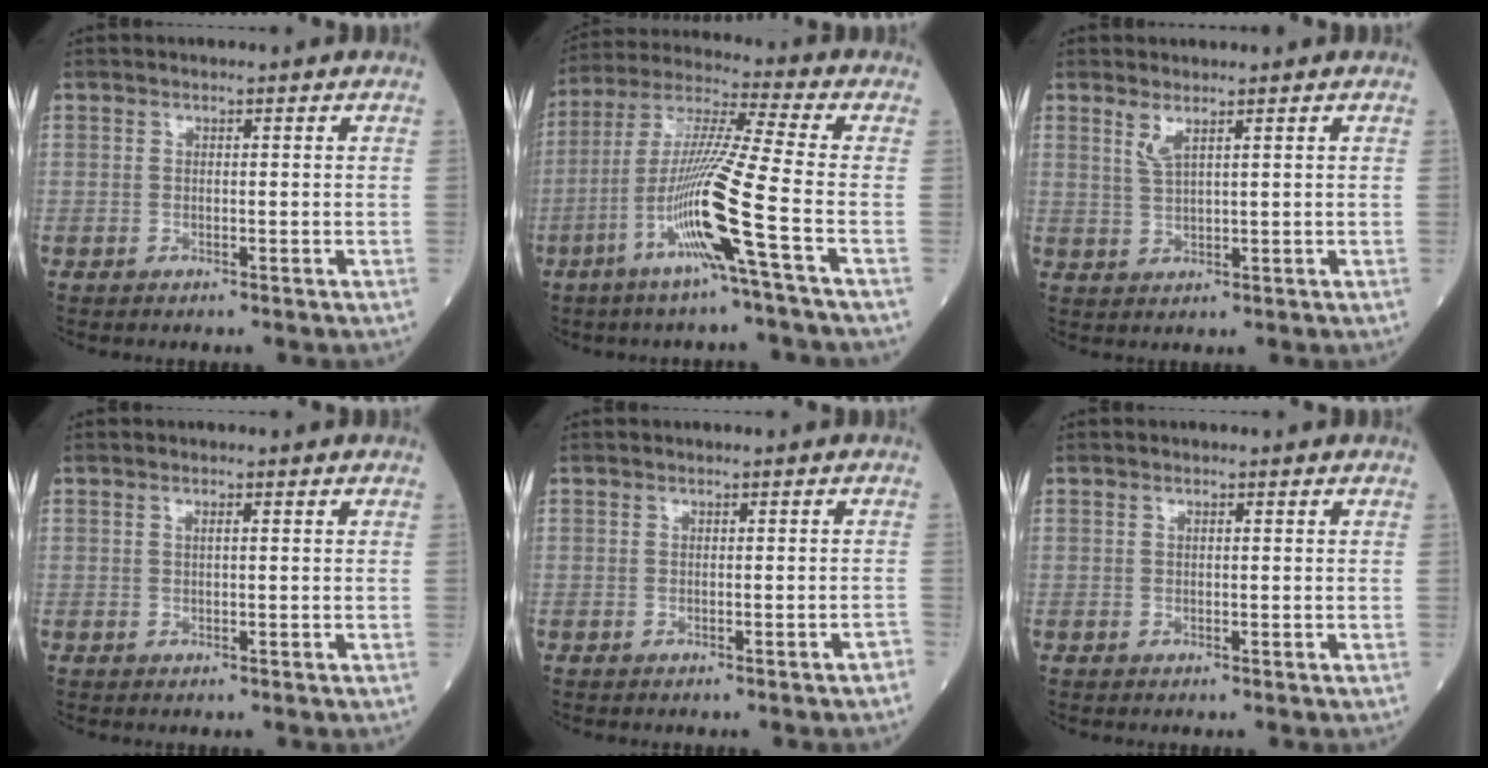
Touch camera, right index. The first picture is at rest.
{"total": 13.6, "force": [-5.2, -2.2, 12.4], "torque": [-0.247, -0.009, -0.105]}
{"total": 2.4, "force": [1.5, 0.0, 1.8], "torque": [-0.045, -0.006, 0.036]}
{"total": 0.7, "force": [0.2, 0.1, 0.6], "torque": [-0.015, 0.001, 0.005]}
{"total": 1.1, "force": [-0.9, 0.1, 0.6], "torque": [-0.005, -0.001, -0.008]}
{"total": 0.0}